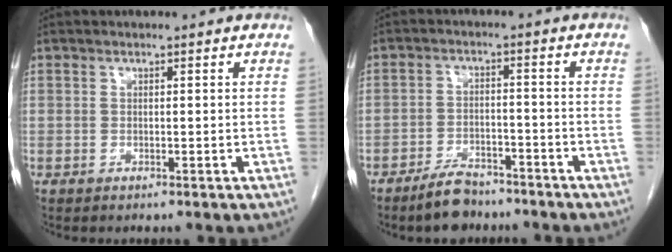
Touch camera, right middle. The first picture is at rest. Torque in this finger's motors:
{"motor_torque": [1.01, -1.13, 0.21, 0.04]}